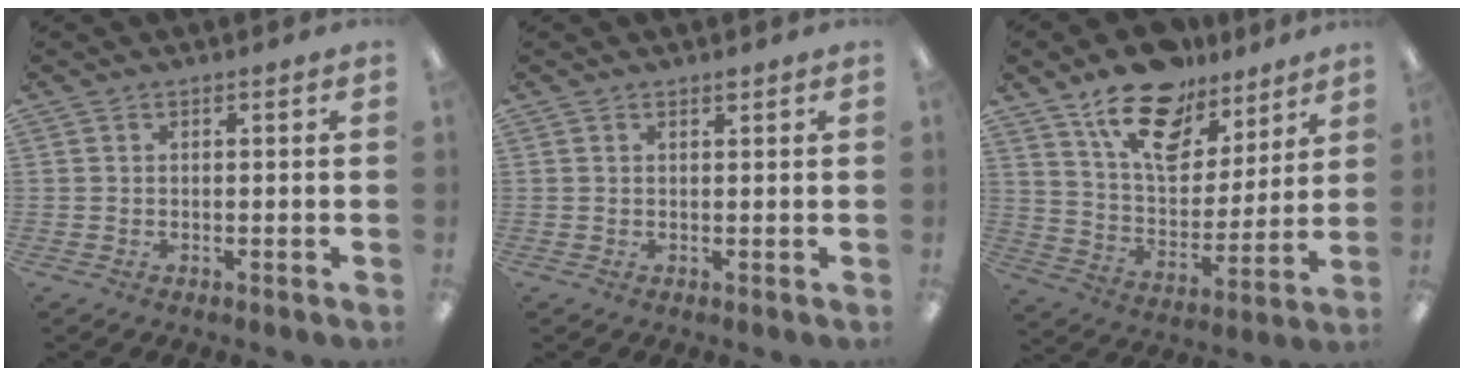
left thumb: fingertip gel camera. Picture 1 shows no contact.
{"total": 1.0, "force": [0.9, 0.2, 0.4], "torque": [-0.001, -0.003, 0.014]}
{"total": 18.2, "force": [12.9, 9.7, 8.5], "torque": [-0.141, -0.075, 0.229]}